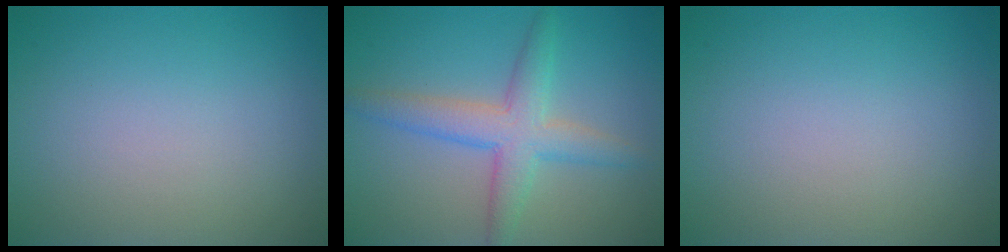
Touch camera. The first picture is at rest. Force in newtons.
{"total": 4.4, "press": 4.4, "slide": 0.1}
{"total": 0.0}